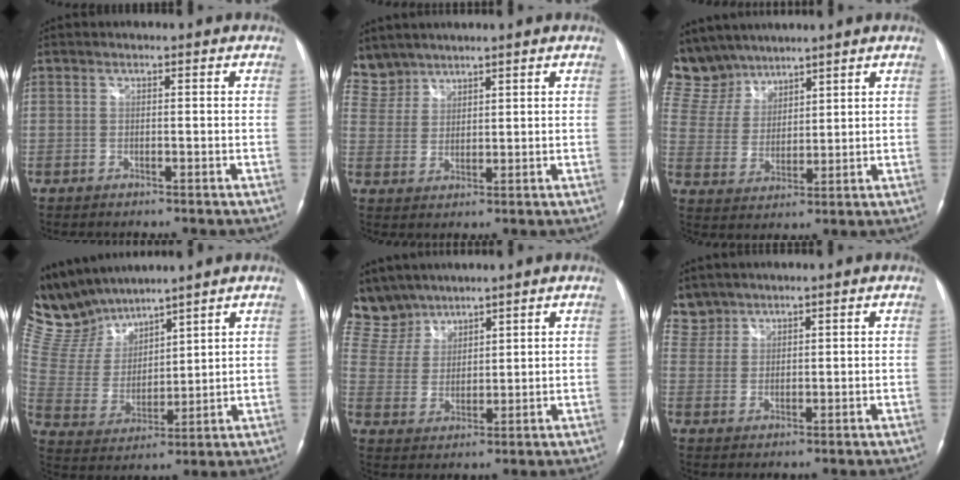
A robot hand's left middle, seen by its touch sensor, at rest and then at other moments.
{"total": 6.3, "force": [5.6, 2.8, -0.3], "torque": [0.004, 0.011, 0.123]}
{"total": 12.0, "force": [10.5, 5.5, 1.4], "torque": [-0.054, 0.022, 0.225]}
{"total": 12.6, "force": [11.8, 3.3, 3.0], "torque": [-0.084, 0.016, 0.250]}
{"total": 10.6, "force": [9.4, 4.8, 0.8], "torque": [-0.035, 0.018, 0.205]}
{"total": 4.2, "force": [3.7, 1.9, -0.6], "torque": [0.017, 0.011, 0.079]}